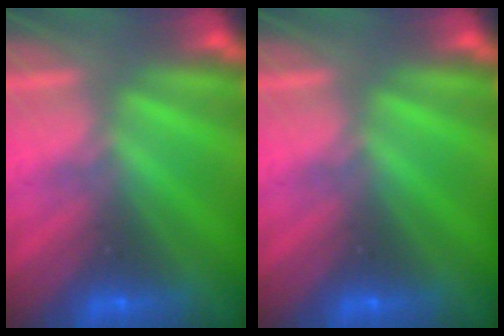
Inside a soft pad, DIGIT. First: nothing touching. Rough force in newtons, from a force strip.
{"total": 0.0}